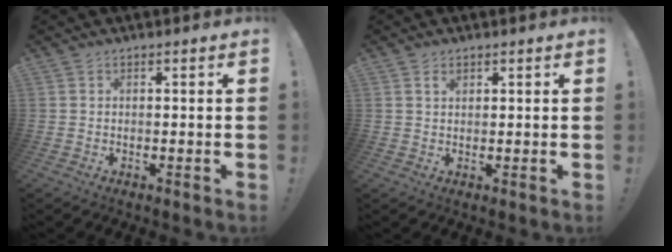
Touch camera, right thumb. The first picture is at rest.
{"total": 1.3, "force": [0.8, 0.7, 0.8], "torque": [-0.007, -0.003, 0.012]}